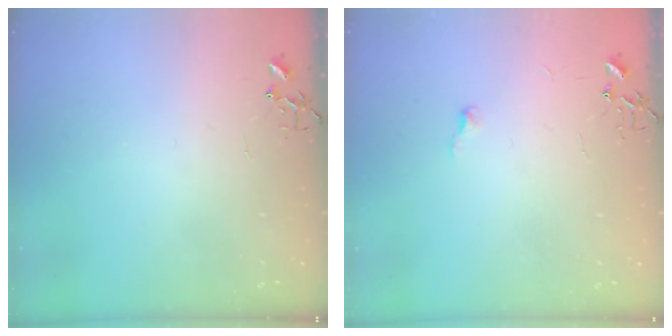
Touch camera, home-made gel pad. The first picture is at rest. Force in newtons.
{"total": 3.4, "press": 3.4, "slide": 0.5}